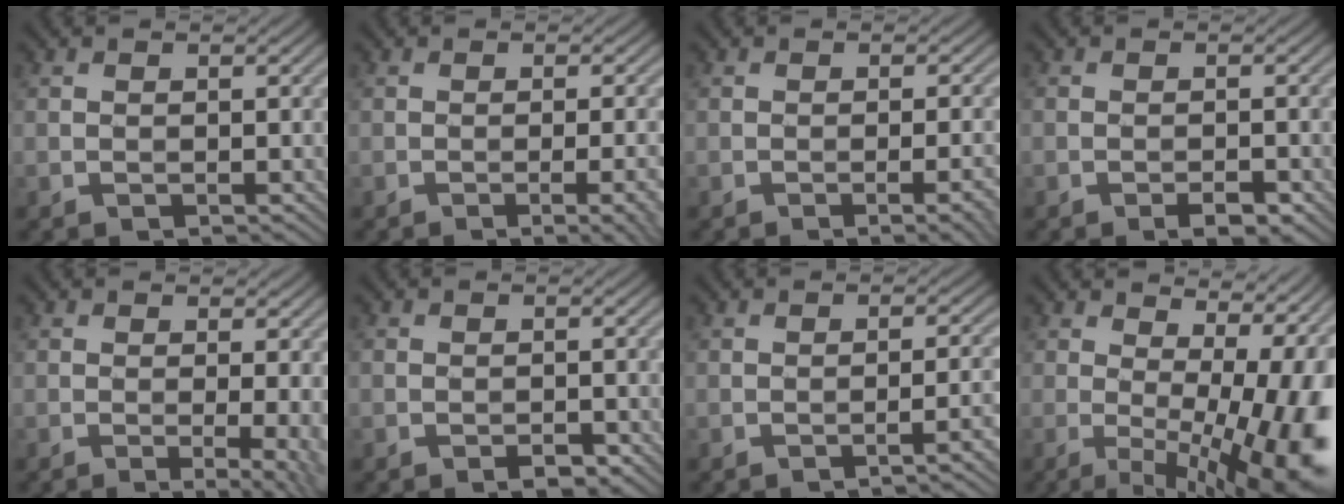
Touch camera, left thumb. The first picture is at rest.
{"total": 5.2, "force": [-1.7, 1.4, 4.7], "torque": [-0.055, 0.004, -0.019]}
{"total": 4.3, "force": [-1.6, 1.0, 3.9], "torque": [-0.045, 0.009, -0.022]}
{"total": 2.1, "force": [-1.3, 0.7, 1.4], "torque": [-0.018, 0.001, -0.020]}
{"total": 4.9, "force": [-0.7, 1.1, 4.8], "torque": [-0.070, -0.007, -0.008]}
{"total": 1.7, "force": [-1.1, 0.7, 1.0], "torque": [-0.011, 0.000, -0.017]}
{"total": 4.1, "force": [-1.9, 0.7, 3.6], "torque": [-0.037, 0.015, -0.036]}
{"total": 15.0, "force": [0.6, 6.2, 13.7], "torque": [-0.152, 0.013, 0.016]}